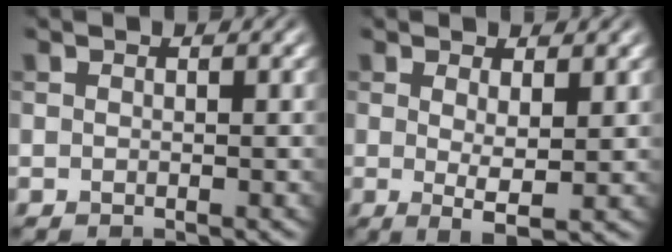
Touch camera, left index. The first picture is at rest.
{"total": 2.8, "force": [0.5, 0.5, 2.7], "torque": [-0.044, -0.013, 0.013]}